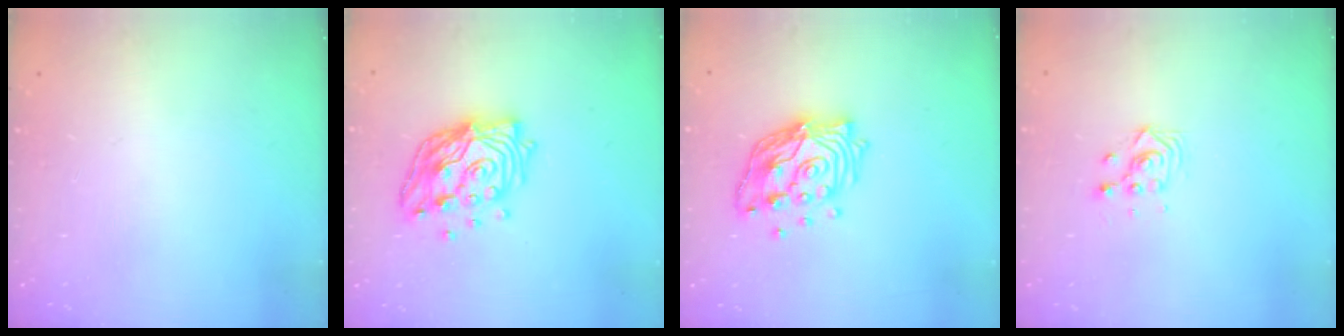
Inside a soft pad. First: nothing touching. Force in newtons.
{"total": 17.6, "press": 17.0, "slide": 4.2}
{"total": 15.2, "press": 15.1, "slide": 1.5}
{"total": 3.8, "press": 3.8, "slide": 0.3}